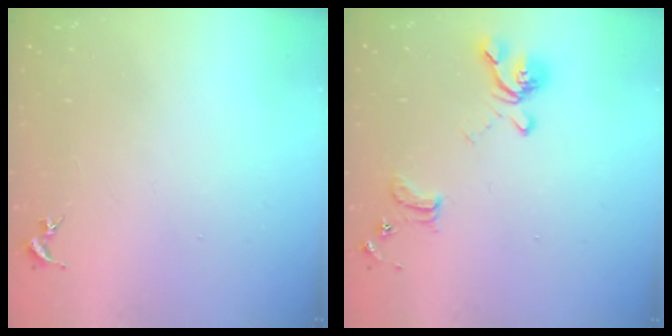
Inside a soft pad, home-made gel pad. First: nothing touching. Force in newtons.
{"total": 14.2, "press": 14.1, "slide": 1.6}